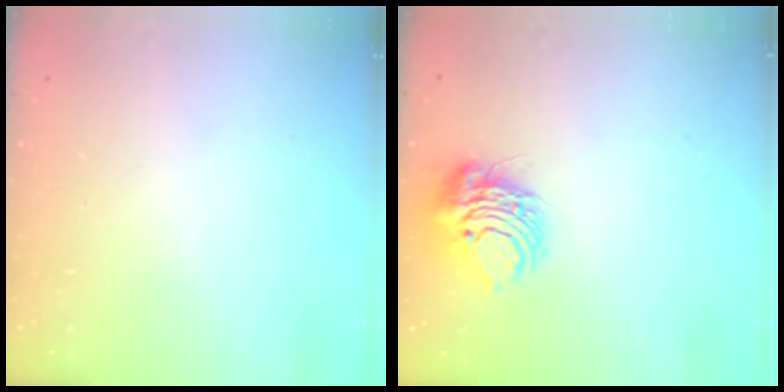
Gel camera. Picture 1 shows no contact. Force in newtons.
{"total": 8.8, "press": 8.8, "slide": 0.9}